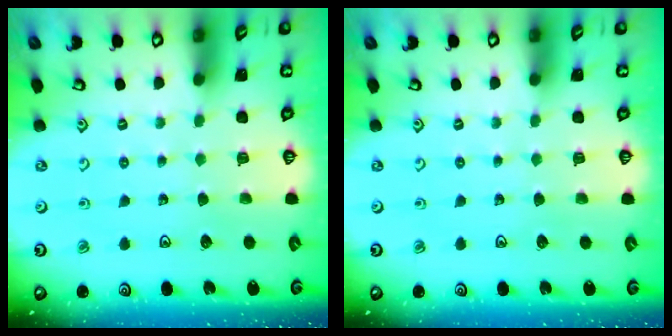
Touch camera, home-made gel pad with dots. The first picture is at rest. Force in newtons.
{"total": 0.0}